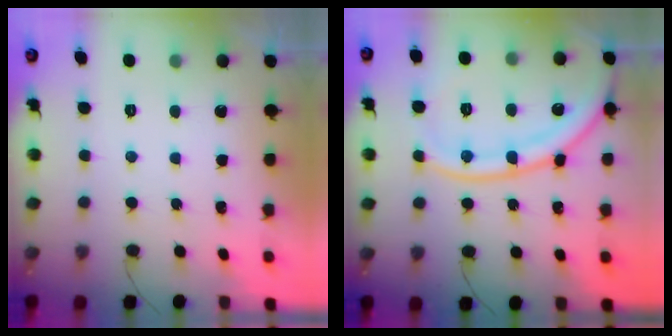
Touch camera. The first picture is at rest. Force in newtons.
{"total": 17.8, "press": 17.7, "slide": 1.8}